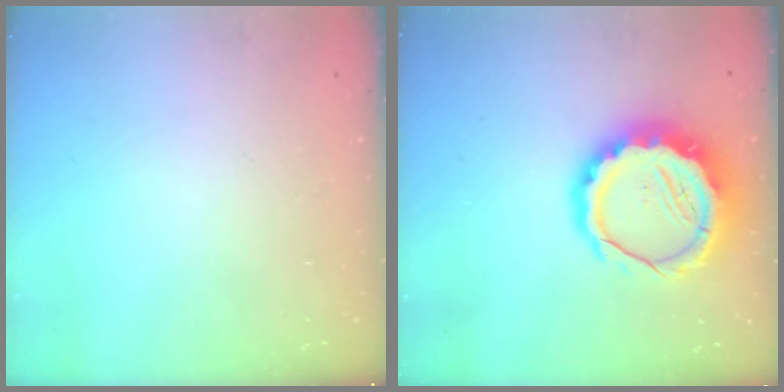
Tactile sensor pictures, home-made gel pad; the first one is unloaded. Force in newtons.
{"total": 13.6, "press": 13.2, "slide": 3.2}